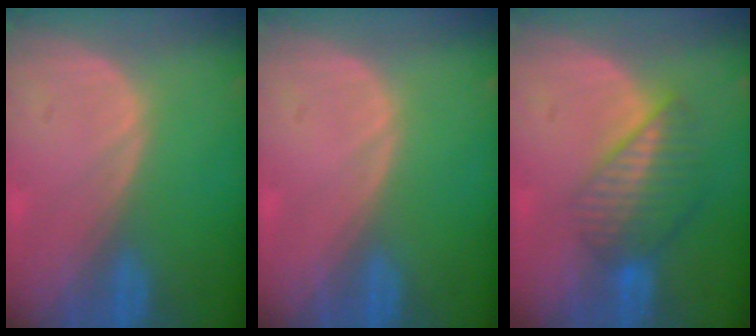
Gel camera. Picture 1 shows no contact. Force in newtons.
{"total": 0.0}
{"total": 6.8, "press": 5.9, "slide": 3.4}